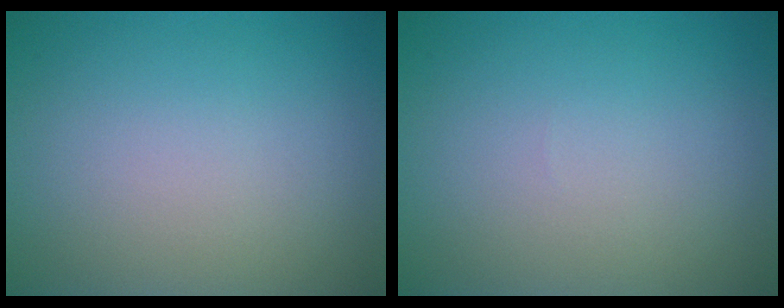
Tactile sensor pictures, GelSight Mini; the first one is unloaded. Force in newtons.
{"total": 0.0}